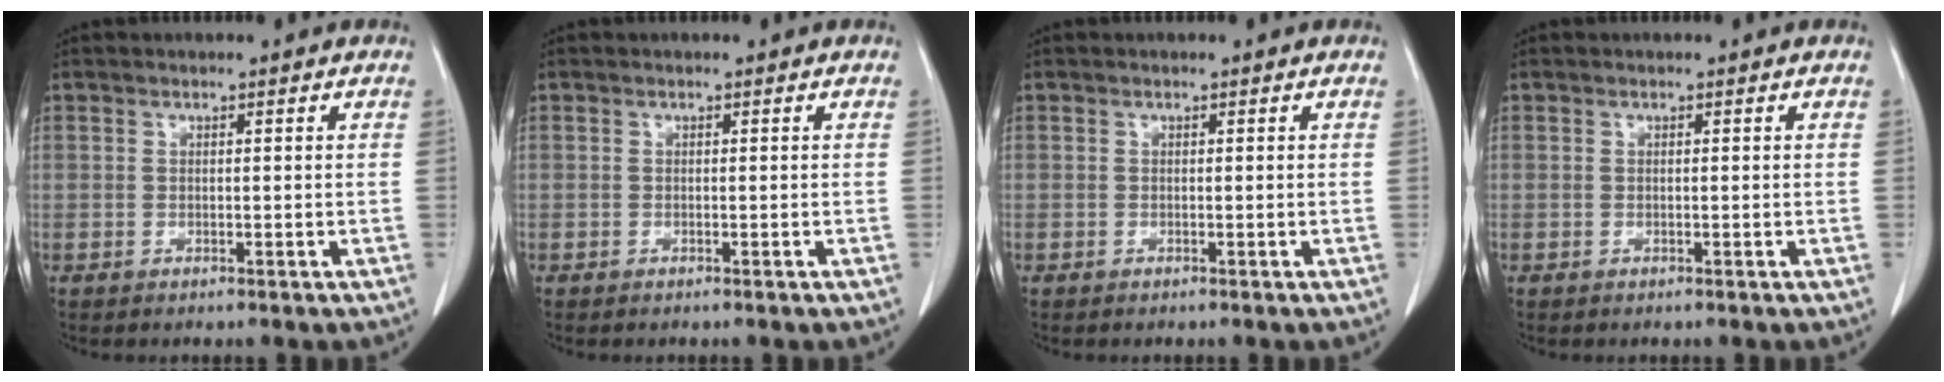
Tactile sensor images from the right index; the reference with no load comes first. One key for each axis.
{"total": 0.0}
{"total": 0.0}
{"total": 0.0}